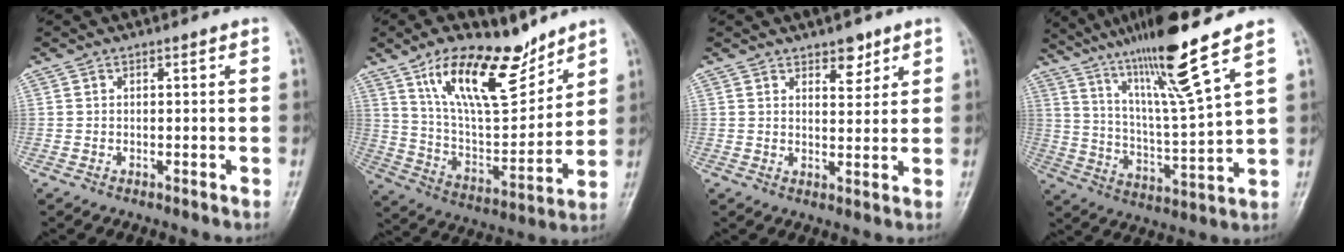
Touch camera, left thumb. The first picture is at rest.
{"total": 19.2, "force": [12.1, 7.9, 12.7], "torque": [-0.172, -0.069, 0.223]}
{"total": 4.1, "force": [2.8, 2.1, 2.2], "torque": [-0.008, -0.017, 0.041]}
{"total": 16.9, "force": [11.3, 0.0, 12.5], "torque": [-0.213, -0.056, 0.200]}